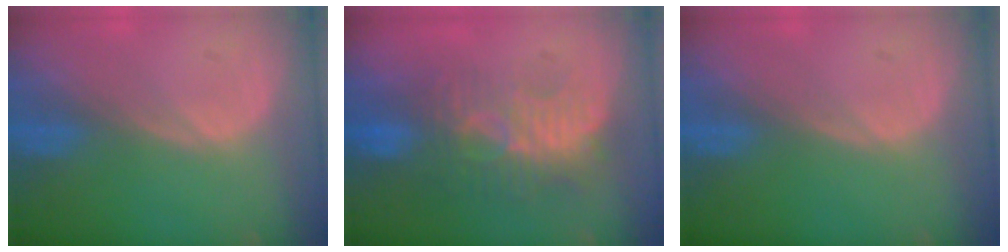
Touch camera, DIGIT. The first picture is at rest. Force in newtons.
{"total": 9.5, "press": 8.8, "slide": 3.7}
{"total": 0.0}